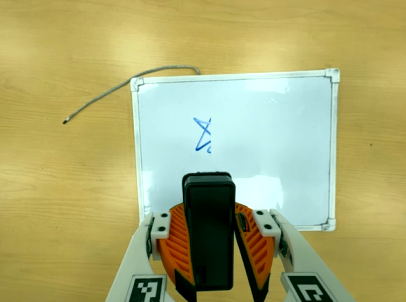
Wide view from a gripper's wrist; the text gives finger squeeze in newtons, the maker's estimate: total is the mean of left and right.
{"total": 10.6, "left": 9.8, "right": 11.4}